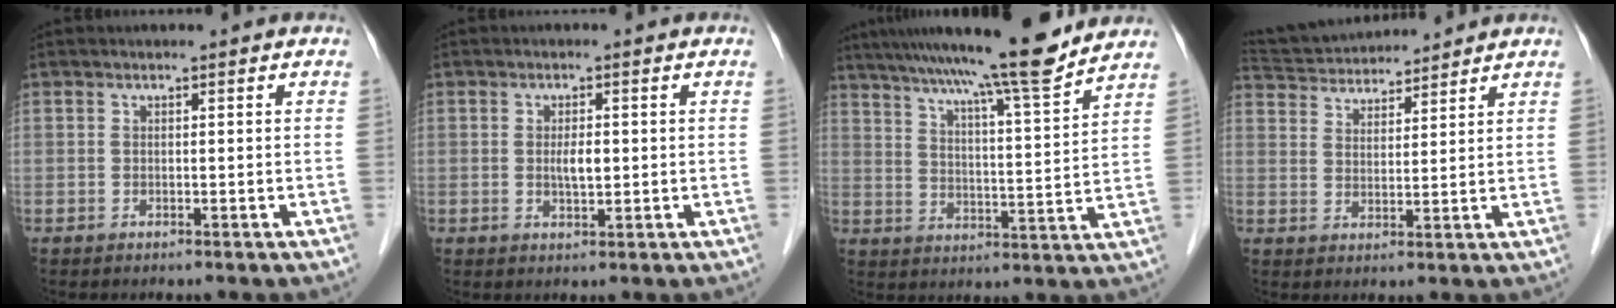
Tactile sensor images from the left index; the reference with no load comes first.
{"total": 2.6, "force": [0.1, 0.8, 2.4], "torque": [-0.046, -0.001, 0.004]}
{"total": 16.0, "force": [13.7, -0.7, 8.3], "torque": [-0.134, 0.002, 0.200]}
{"total": 11.0, "force": [10.5, 1.9, 2.7], "torque": [-0.056, 0.034, 0.177]}